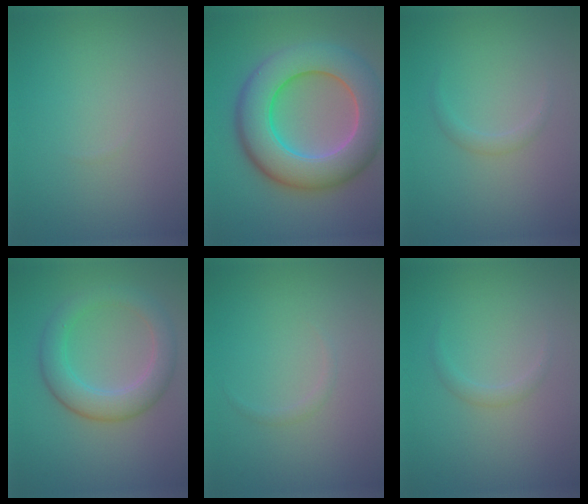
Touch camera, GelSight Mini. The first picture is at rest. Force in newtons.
{"total": 11.2, "press": 11.2, "slide": 0.5}
{"total": 1.0, "press": 1.0, "slide": 0.1}
{"total": 4.7, "press": 4.7, "slide": 0.1}
{"total": 0.5, "press": 0.5, "slide": 0.0}
{"total": 1.0, "press": 1.0, "slide": 0.1}